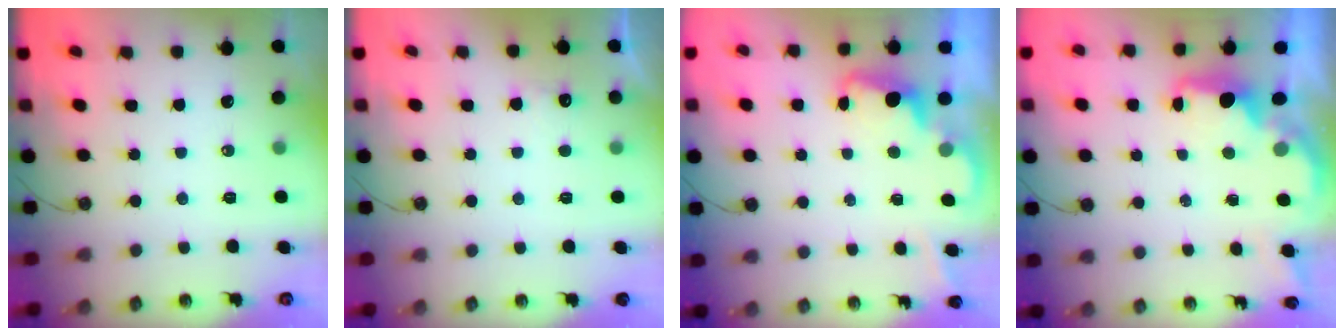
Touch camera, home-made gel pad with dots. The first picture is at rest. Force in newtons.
{"total": 5.8, "press": 5.7, "slide": 1.2}
{"total": 2.3, "press": 2.2, "slide": 0.5}
{"total": 2.0, "press": 2.0, "slide": 0.6}